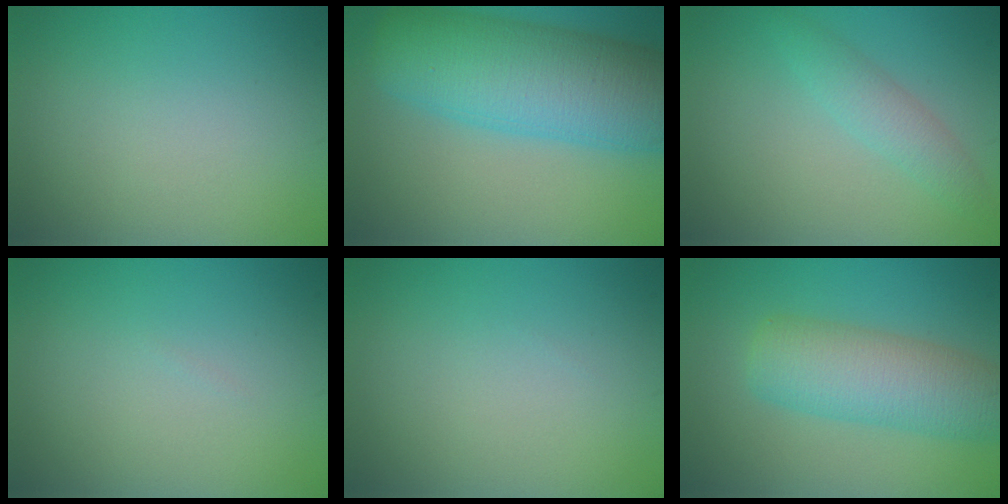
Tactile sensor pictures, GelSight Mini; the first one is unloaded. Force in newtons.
{"total": 11.9, "press": 11.8, "slide": 0.4}
{"total": 2.4, "press": 2.4, "slide": 0.1}
{"total": 0.0}
{"total": 0.0}
{"total": 6.9, "press": 6.9, "slide": 0.2}